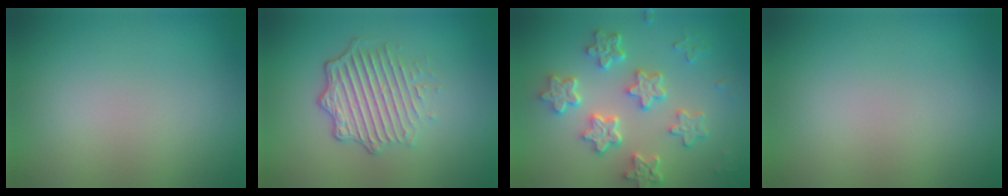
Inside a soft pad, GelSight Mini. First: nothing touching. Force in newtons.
{"total": 5.2, "press": 3.5, "slide": 3.8}
{"total": 5.9, "press": 4.8, "slide": 3.4}
{"total": 0.0}